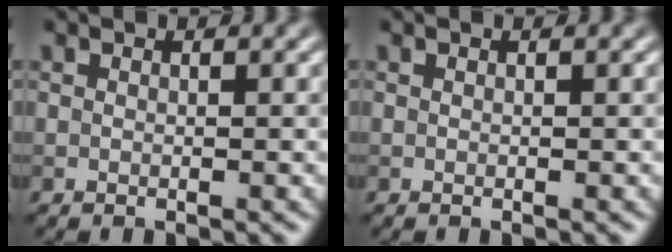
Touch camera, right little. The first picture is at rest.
{"total": 0.0}